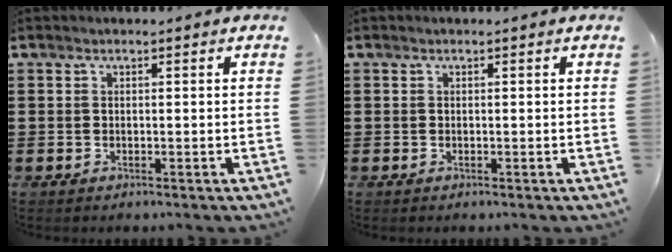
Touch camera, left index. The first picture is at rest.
{"total": 0.0}